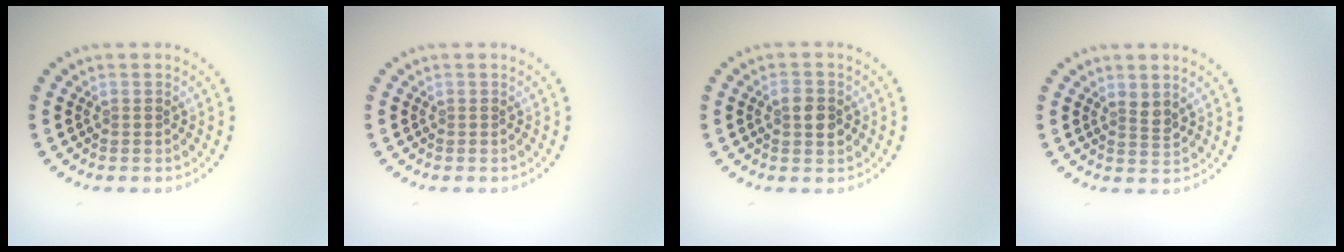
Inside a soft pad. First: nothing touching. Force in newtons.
{"total": 0.0}
{"total": 2.0, "press": 2.0, "slide": 0.1}
{"total": 1.3, "press": 1.0, "slide": 0.8}